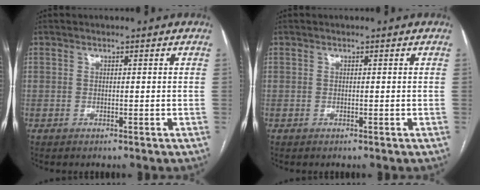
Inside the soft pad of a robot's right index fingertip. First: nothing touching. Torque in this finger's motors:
{"motor_torque": [0.00, -0.01, 0.00, 0.01]}